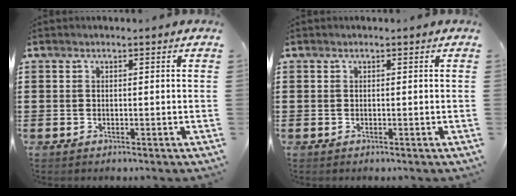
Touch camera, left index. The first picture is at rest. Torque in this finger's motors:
{"motor_torque": [0.00, 0.00, -0.01, 0.00]}